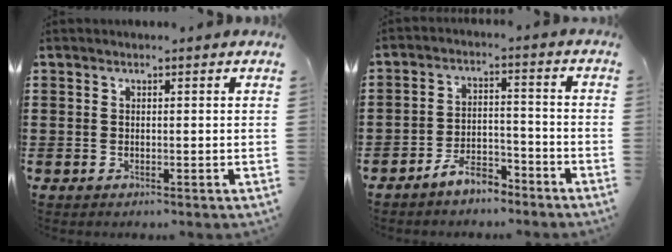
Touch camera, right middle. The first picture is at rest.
{"total": 5.7, "force": [-5.1, 1.7, 1.9], "torque": [-0.035, 0.013, -0.100]}